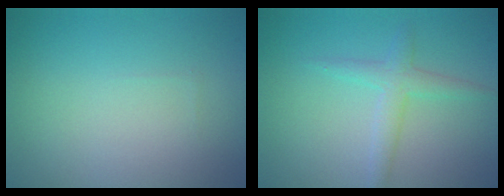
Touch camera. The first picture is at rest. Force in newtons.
{"total": 2.2, "press": 2.2, "slide": 0.1}